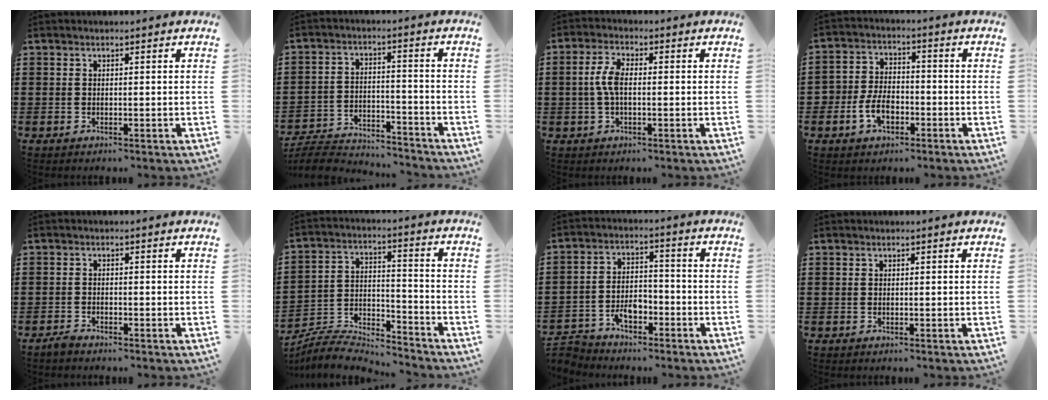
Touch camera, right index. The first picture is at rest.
{"total": 6.0, "force": [-5.8, 0.8, 1.3], "torque": [-0.038, 0.003, -0.118]}
{"total": 4.7, "force": [-0.1, 2.1, 4.2], "torque": [-0.095, 0.002, -0.007]}
{"total": 5.5, "force": [-2.4, 3.5, 3.4], "torque": [-0.082, 0.004, -0.048]}
{"total": 1.4, "force": [-1.3, 0.3, 0.2], "torque": [-0.006, 0.001, -0.027]}
{"total": 6.1, "force": [-5.9, 1.0, 1.1], "torque": [-0.035, -0.001, -0.124]}
{"total": 5.0, "force": [-3.7, 2.5, 2.1], "torque": [-0.052, 0.012, -0.076]}
{"total": 0.0}